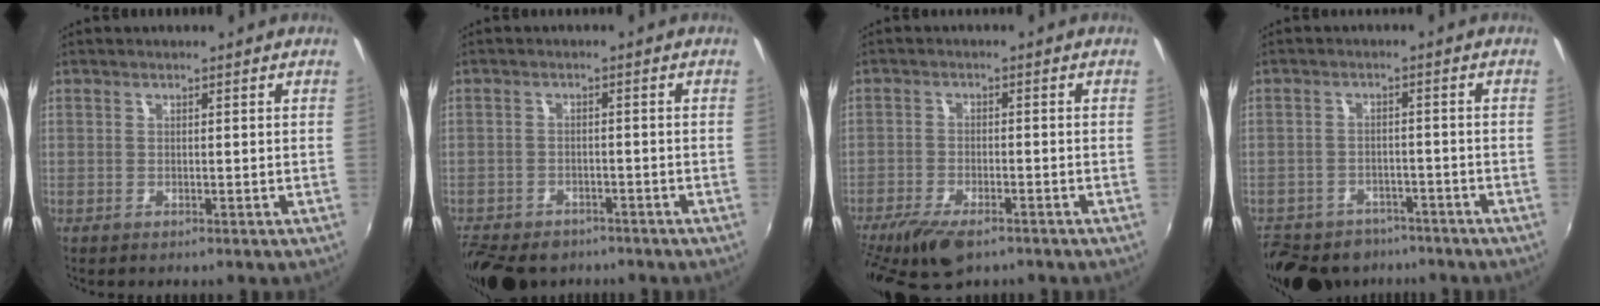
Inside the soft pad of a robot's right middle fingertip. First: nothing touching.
{"total": 10.9, "force": [-8.3, 5.6, 4.3], "torque": [-0.116, -0.022, -0.133]}
{"total": 10.2, "force": [-7.2, 3.8, 6.1], "torque": [-0.141, -0.028, -0.127]}
{"total": 14.6, "force": [-11.0, 8.3, 5.1], "torque": [-0.137, 0.002, -0.155]}